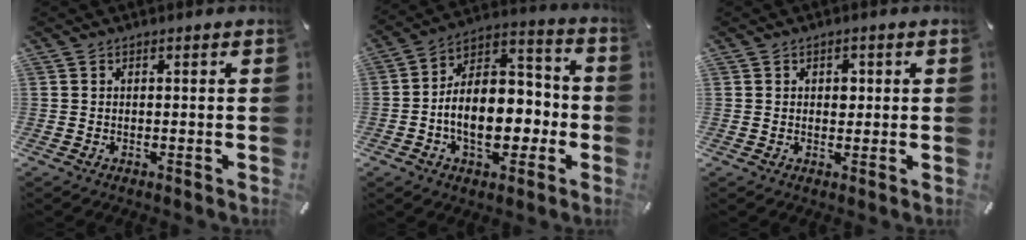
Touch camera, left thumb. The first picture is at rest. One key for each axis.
{"total": 16.2, "fx": -4.2, "fy": 11.1, "fz": 11.0, "tx": -0.167, "ty": 0.009, "tz": -0.072}
{"total": 2.5, "fx": 0.4, "fy": 2.0, "fz": 1.6, "tx": -0.010, "ty": -0.003, "tz": -0.001}